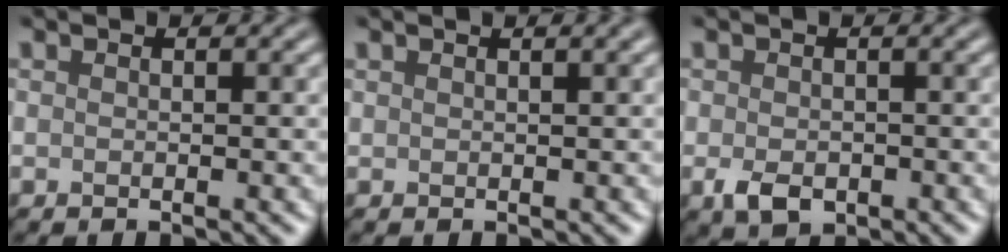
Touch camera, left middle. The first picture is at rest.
{"total": 3.0, "force": [1.8, 1.3, 2.0], "torque": [-0.007, 0.024, 0.005]}
{"total": 2.4, "force": [-1.3, 1.3, 1.5], "torque": [-0.035, -0.004, -0.015]}